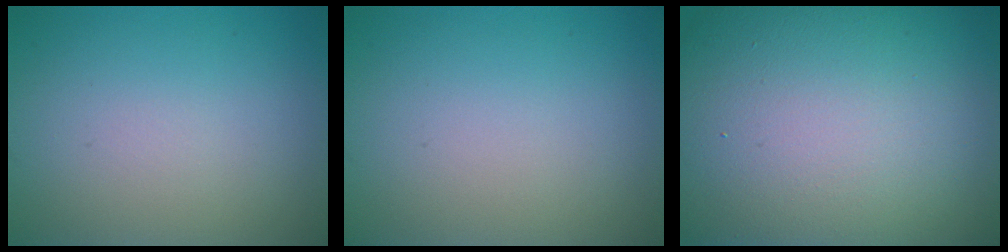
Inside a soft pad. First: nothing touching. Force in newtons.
{"total": 0.0}
{"total": 23.9, "press": 23.9, "slide": 1.7}